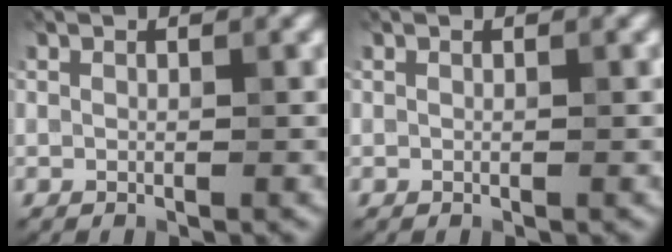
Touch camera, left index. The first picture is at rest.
{"total": 0.0}